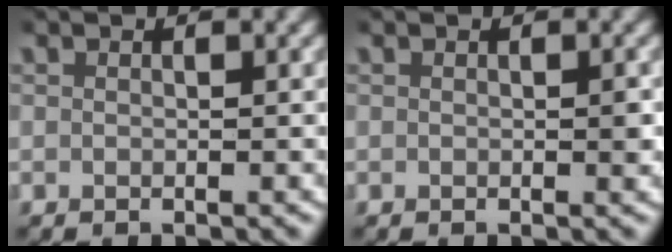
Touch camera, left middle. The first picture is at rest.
{"total": 0.5, "force": [0.1, 0.2, 0.5], "torque": [-0.005, -0.002, 0.001]}